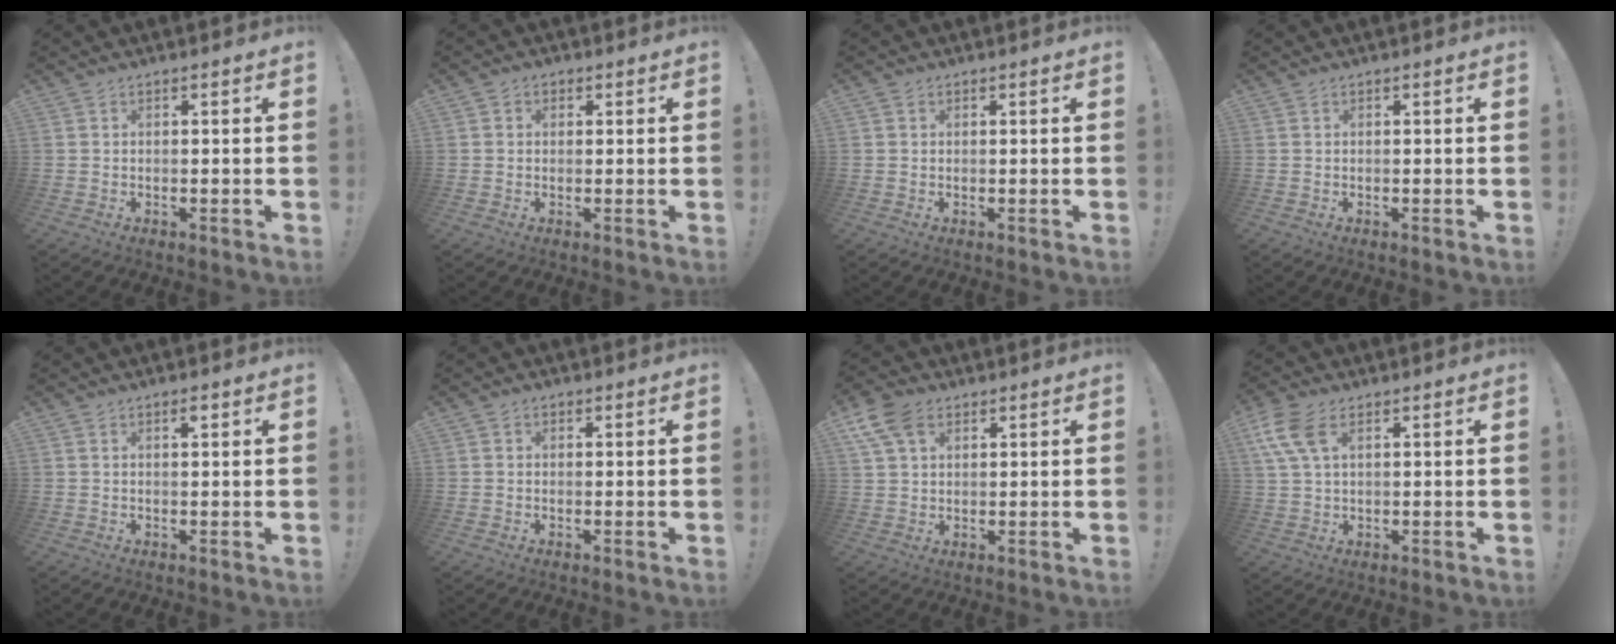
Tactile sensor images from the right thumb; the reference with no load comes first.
{"total": 1.8, "force": [0.0, 1.7, 0.7], "torque": [-0.007, 0.003, 0.000]}
{"total": 0.7, "force": [0.4, 0.6, 0.0], "torque": [0.007, 0.000, 0.006]}
{"total": 0.0}
{"total": 1.1, "force": [0.7, 0.3, 0.8], "torque": [-0.014, 0.000, 0.011]}
{"total": 1.1, "force": [0.1, 1.0, 0.3], "torque": [0.001, 0.001, 0.001]}
{"total": 9.5, "force": [4.7, 6.2, 5.5], "torque": [-0.097, -0.007, 0.090]}
{"total": 8.8, "force": [3.5, 4.7, 6.6], "torque": [-0.142, -0.003, 0.067]}